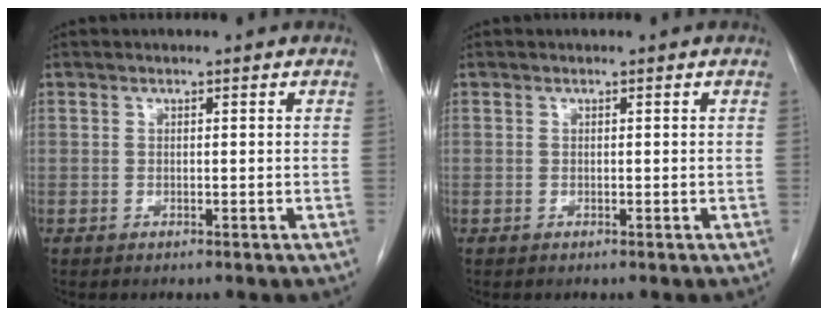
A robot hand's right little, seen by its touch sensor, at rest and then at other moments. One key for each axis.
{"total": 0.0}